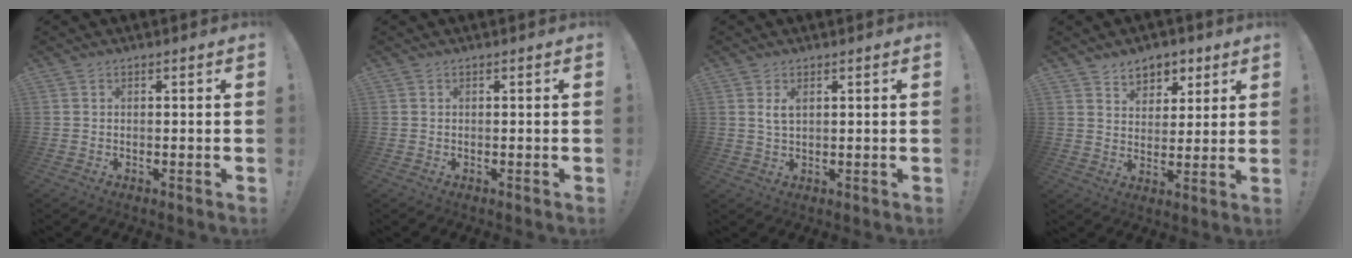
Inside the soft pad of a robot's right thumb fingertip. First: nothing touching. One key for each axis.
{"total": 0.0}
{"total": 3.1, "fx": 1.3, "fy": 1.4, "fz": 2.4, "tx": -0.051, "ty": 0.002, "tz": 0.023}
{"total": 7.1, "fx": 4.8, "fy": 5.1, "fz": 1.1, "tx": -0.011, "ty": -0.035, "tz": 0.091}